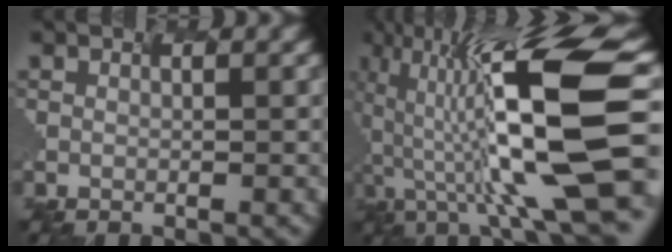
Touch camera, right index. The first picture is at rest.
{"total": 12.5, "force": [-1.0, 2.1, 12.3], "torque": [-0.228, 0.023, 0.012]}